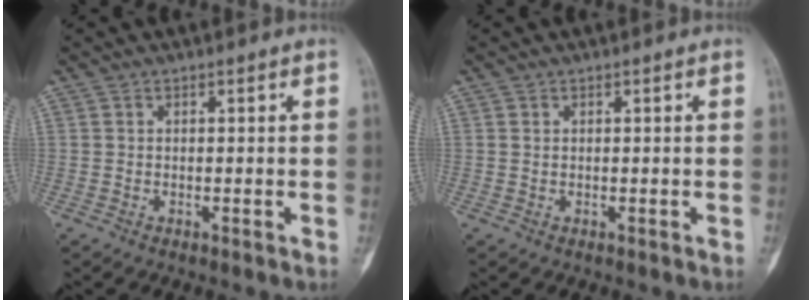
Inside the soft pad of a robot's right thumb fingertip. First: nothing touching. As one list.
[{"total": 0.6, "force": [0.2, 0.4, 0.4], "torque": [-0.008, 0.002, 0.006]}]